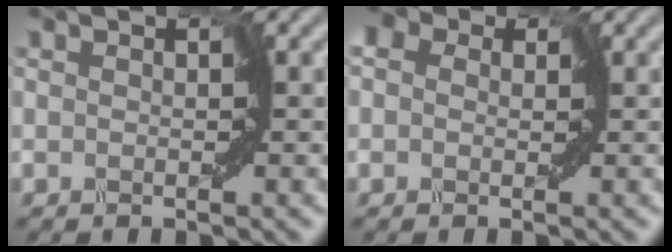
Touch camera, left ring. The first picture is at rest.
{"total": 3.3, "force": [0.7, 2.8, 1.8], "torque": [-0.026, 0.018, -0.014]}